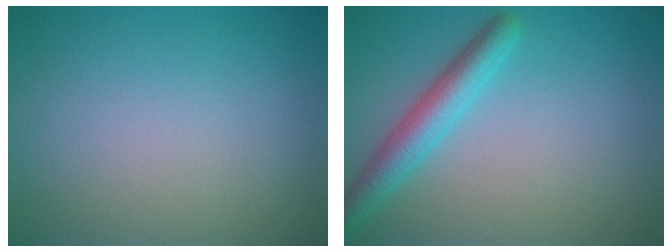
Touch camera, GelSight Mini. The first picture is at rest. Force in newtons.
{"total": 3.8, "press": 3.8, "slide": 0.2}